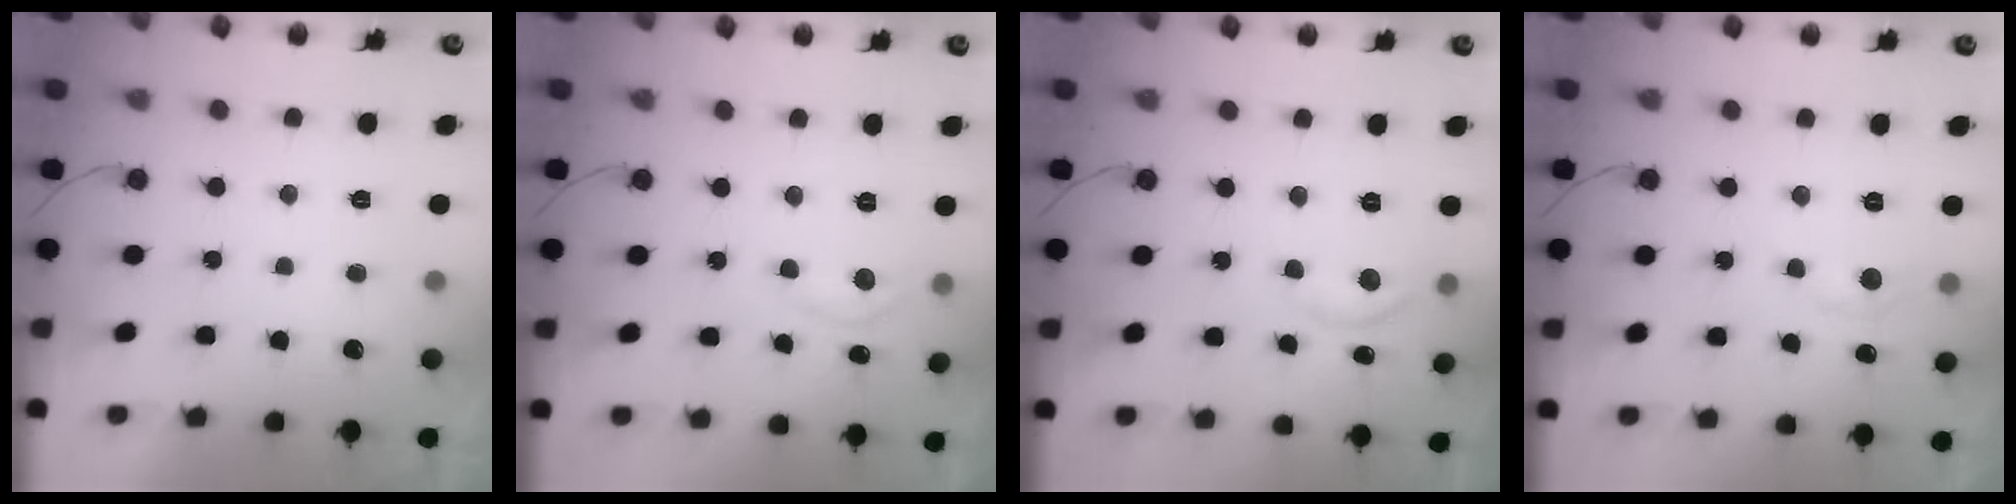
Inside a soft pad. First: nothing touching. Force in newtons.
{"total": 5.6, "press": 5.5, "slide": 0.6}
{"total": 6.2, "press": 6.2, "slide": 0.5}
{"total": 6.3, "press": 6.3, "slide": 0.7}